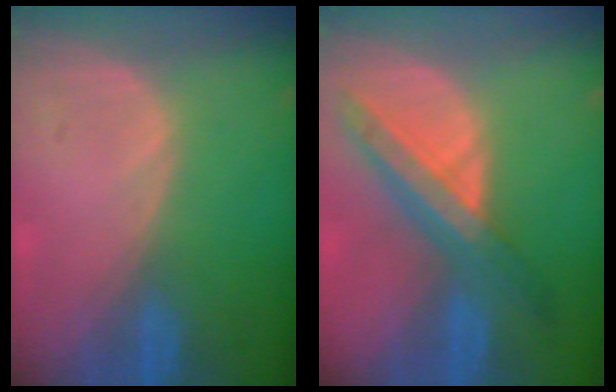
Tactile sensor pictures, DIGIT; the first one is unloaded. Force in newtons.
{"total": 8.0, "press": 7.1, "slide": 3.7}